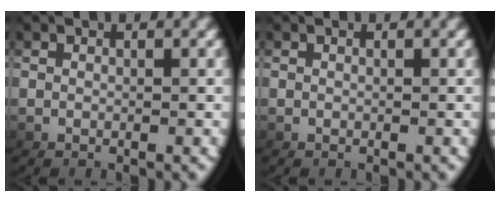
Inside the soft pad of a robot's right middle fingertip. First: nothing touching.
{"total": 1.4, "force": [0.0, -1.4, -0.4], "torque": [0.005, -0.006, 0.011]}